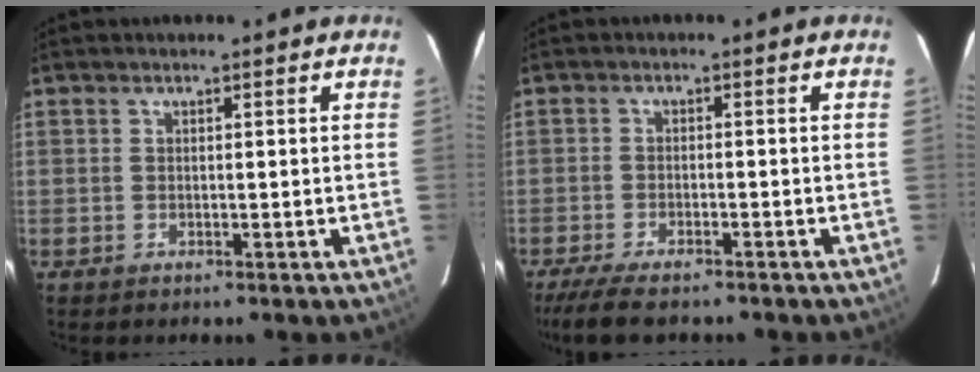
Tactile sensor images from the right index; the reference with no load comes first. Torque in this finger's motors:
{"motor_torque": [-0.09, -0.53, 0.28, 0.07]}